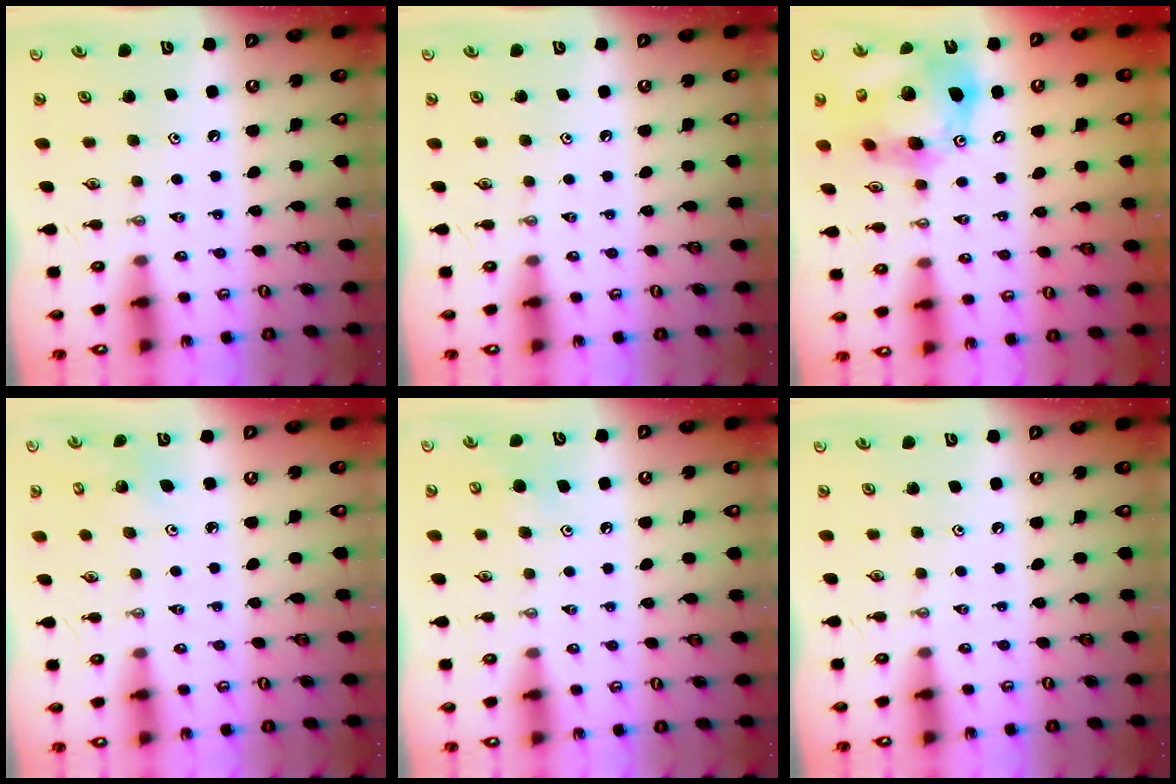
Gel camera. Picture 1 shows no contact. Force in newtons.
{"total": 0.0}
{"total": 19.0, "press": 18.9, "slide": 2.5}
{"total": 2.2, "press": 2.2, "slide": 0.2}
{"total": 6.1, "press": 6.0, "slide": 0.8}
{"total": 0.0}